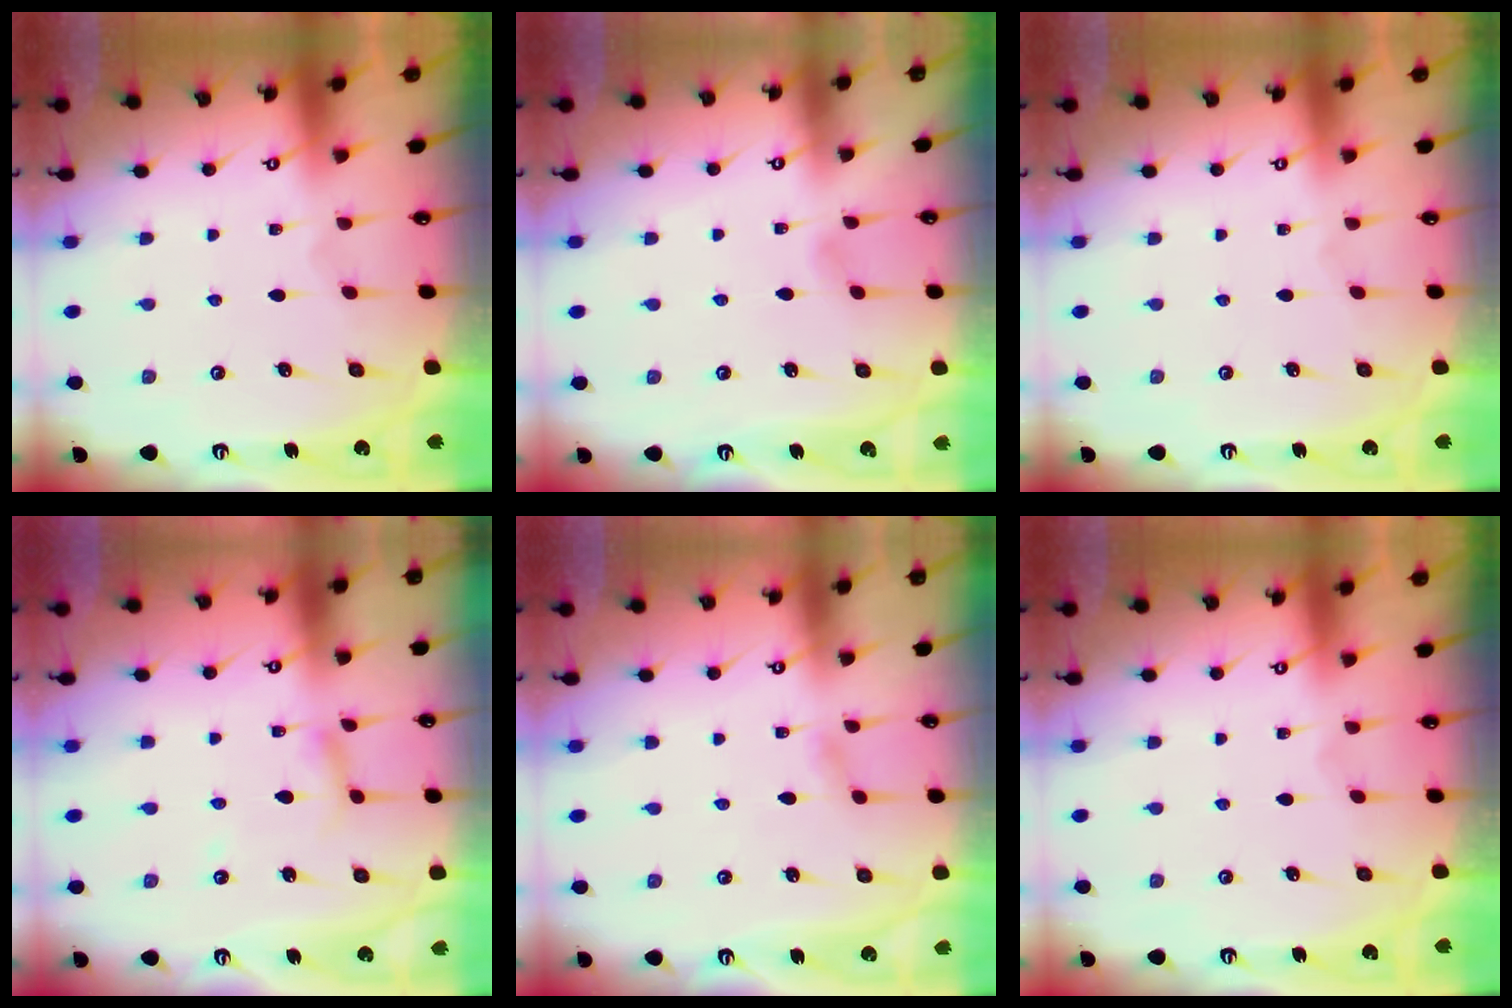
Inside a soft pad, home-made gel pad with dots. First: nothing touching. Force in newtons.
{"total": 2.8, "press": 2.8, "slide": 0.3}
{"total": 0.0}
{"total": 4.2, "press": 4.2, "slide": 0.3}
{"total": 1.9, "press": 1.8, "slide": 0.2}
{"total": 0.0}